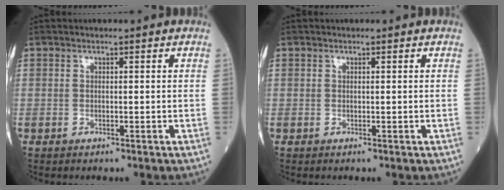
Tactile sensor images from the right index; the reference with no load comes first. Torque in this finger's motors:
{"motor_torque": [-0.10, -0.06, -0.03, -0.01]}